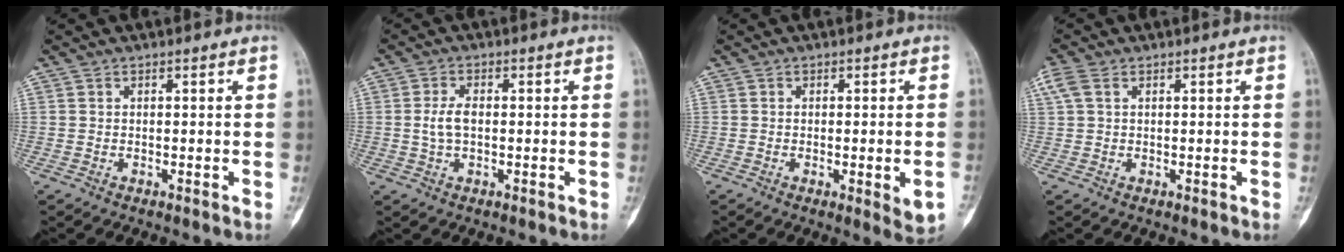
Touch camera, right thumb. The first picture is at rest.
{"total": 3.8, "force": [-0.1, 2.0, 3.2], "torque": [-0.070, 0.007, -0.003]}
{"total": 5.8, "force": [-1.4, 1.6, 5.4], "torque": [-0.068, -0.005, -0.011]}
{"total": 3.5, "force": [1.4, 2.1, 2.4], "torque": [-0.076, 0.022, 0.031]}